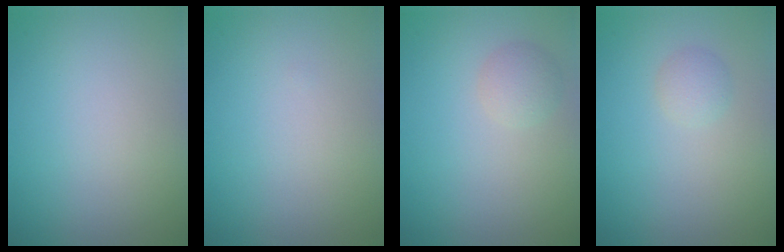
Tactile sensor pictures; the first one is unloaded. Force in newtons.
{"total": 0.0}
{"total": 1.6, "press": 1.6, "slide": 0.1}
{"total": 1.3, "press": 1.3, "slide": 0.1}